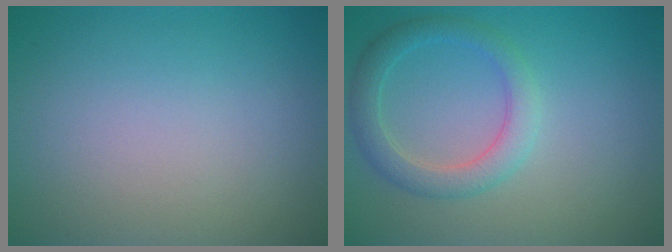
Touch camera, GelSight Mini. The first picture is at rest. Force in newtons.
{"total": 3.0, "press": 3.0, "slide": 0.1}